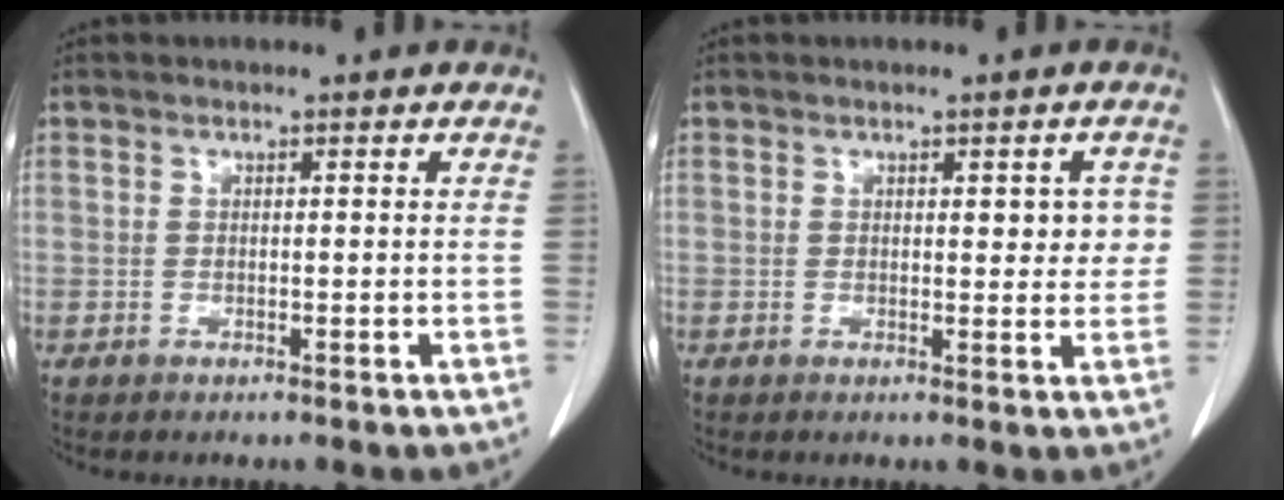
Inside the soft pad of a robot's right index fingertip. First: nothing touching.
{"total": 3.6, "force": [0.7, 1.5, 3.2], "torque": [-0.033, 0.002, 0.010]}